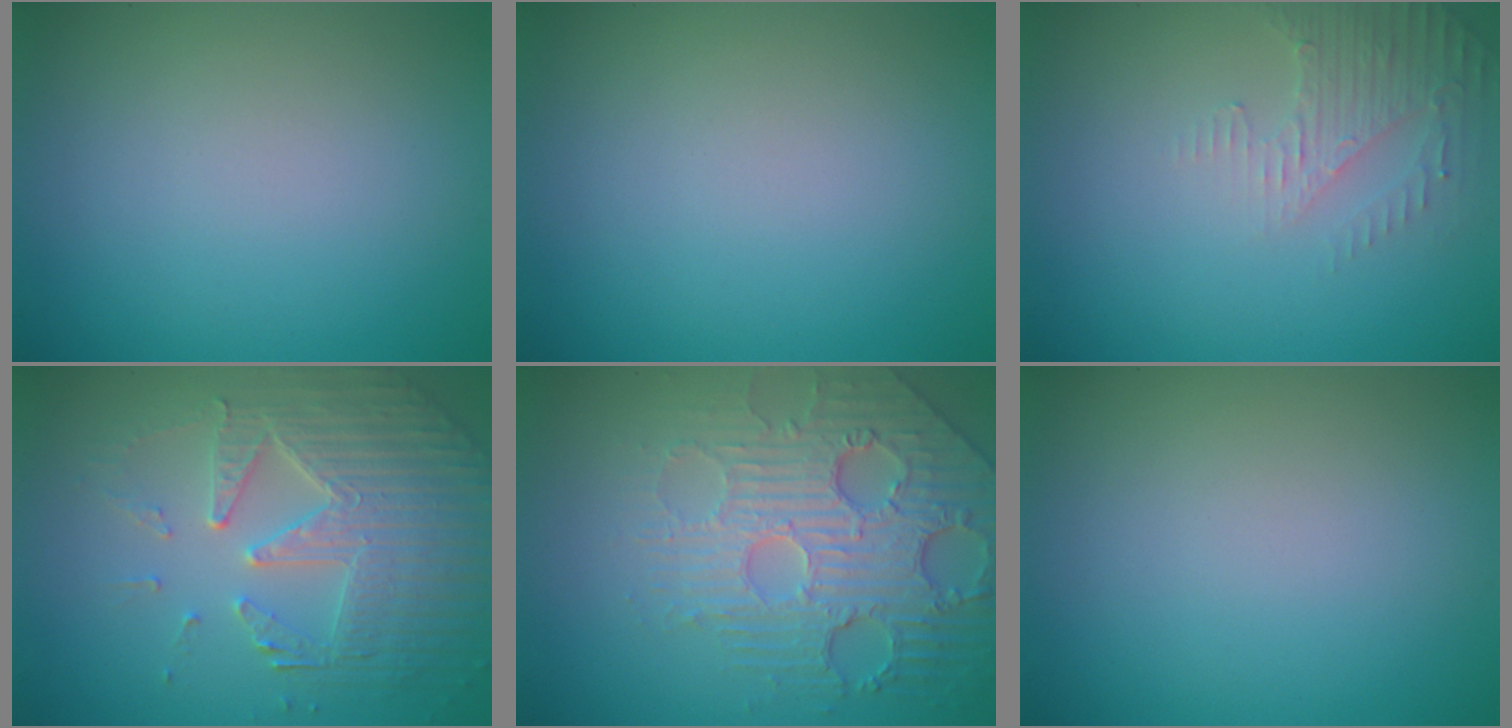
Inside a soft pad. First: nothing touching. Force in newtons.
{"total": 0.0}
{"total": 2.6, "press": 2.5, "slide": 0.7}
{"total": 5.9, "press": 4.7, "slide": 3.6}
{"total": 6.8, "press": 5.2, "slide": 4.3}
{"total": 0.0}